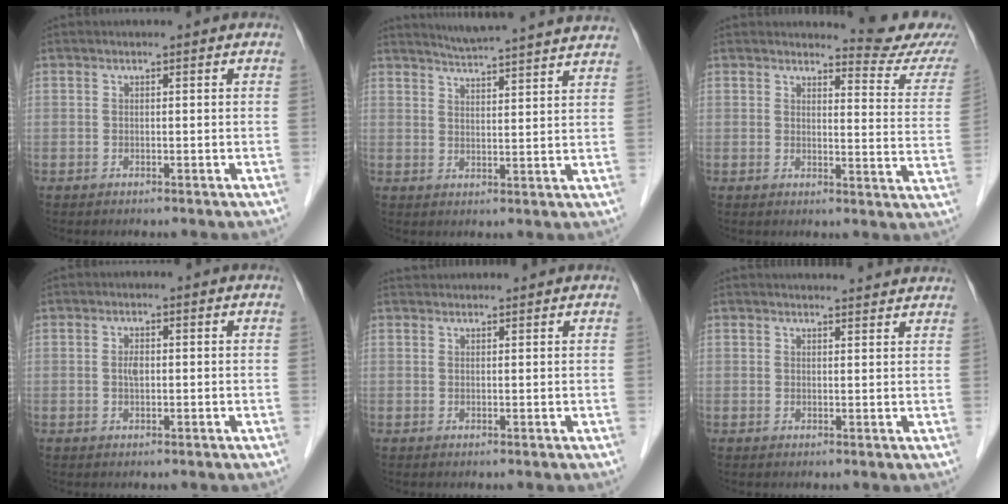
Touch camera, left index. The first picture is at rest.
{"total": 16.1, "force": [15.1, 0.0, 5.6], "torque": [-0.092, -0.010, 0.194]}
{"total": 9.4, "force": [9.3, 0.4, 1.2], "torque": [-0.003, -0.061, 0.089]}
{"total": 1.4, "force": [-0.2, 0.7, 1.2], "torque": [-0.024, -0.002, -0.003]}
{"total": 2.6, "force": [2.6, 0.3, 0.2], "torque": [-0.002, 0.029, 0.046]}
{"total": 7.8, "force": [7.6, 0.9, 1.7], "torque": [-0.014, 0.015, 0.076]}